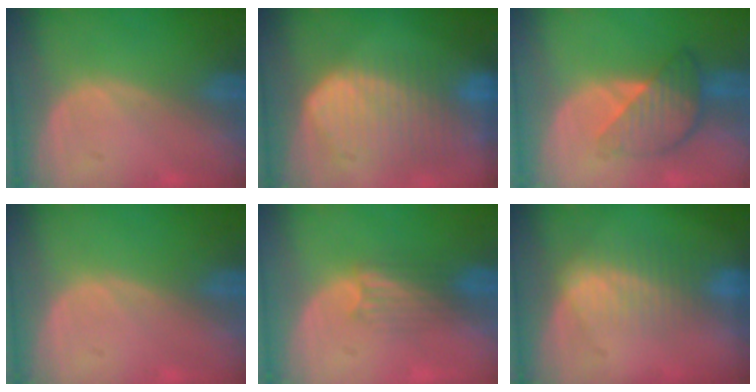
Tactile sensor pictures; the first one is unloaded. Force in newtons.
{"total": 10.1, "press": 8.7, "slide": 5.2}
{"total": 6.4, "press": 6.4, "slide": 0.3}
{"total": 0.0}
{"total": 3.3, "press": 2.9, "slide": 1.5}
{"total": 7.1, "press": 6.1, "slide": 3.7}